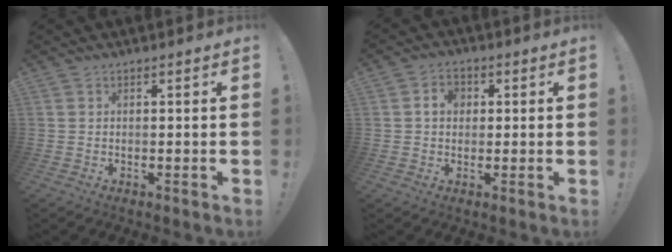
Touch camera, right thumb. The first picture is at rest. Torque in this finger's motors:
{"motor_torque": [0.48, 0.84, 0.32, -0.14, 0.22]}